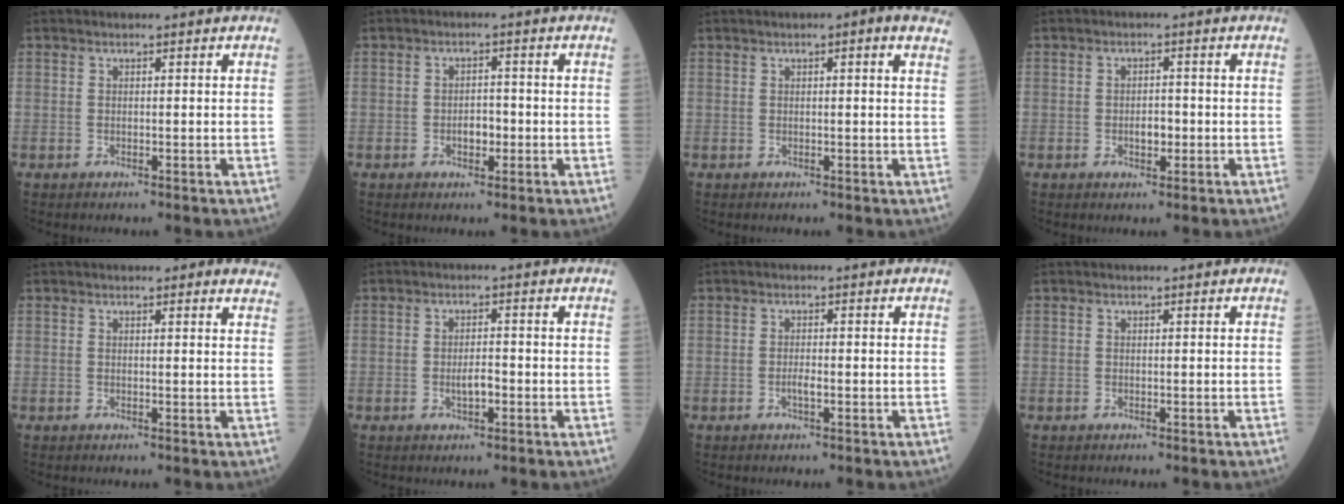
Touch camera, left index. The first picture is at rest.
{"total": 2.9, "force": [-0.8, 1.7, 2.2], "torque": [-0.034, 0.005, -0.008]}
{"total": 5.9, "force": [4.0, 1.2, 4.2], "torque": [-0.048, 0.019, 0.041]}
{"total": 2.6, "force": [-0.6, 1.5, 2.1], "torque": [-0.033, 0.002, -0.004]}
{"total": 5.8, "force": [5.3, 1.7, 1.5], "torque": [0.000, 0.002, 0.042]}
{"total": 2.6, "force": [-0.8, 1.1, 2.3], "torque": [-0.042, 0.001, -0.010]}
{"total": 1.4, "force": [-0.4, 0.4, 1.3], "torque": [-0.026, 0.000, -0.006]}
{"total": 0.0}